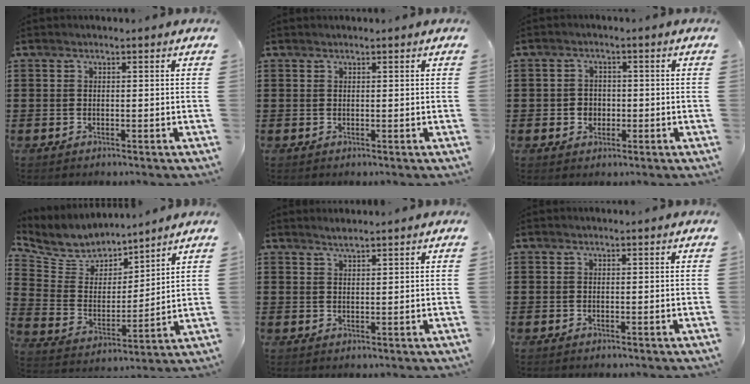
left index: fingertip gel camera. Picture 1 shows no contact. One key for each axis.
{"total": 0.0}
{"total": 2.4, "fx": -0.6, "fy": 2.2, "fz": 0.8, "tx": -0.023, "ty": 0.006, "tz": -0.016}
{"total": 6.3, "fx": 5.7, "fy": 2.8, "fz": 0.3, "tx": -0.049, "ty": -0.039, "tz": 0.100}
{"total": 1.4, "fx": 1.3, "fy": -0.2, "fz": 0.5, "tx": -0.010, "ty": 0.001, "tz": 0.025}
{"total": 0.0}